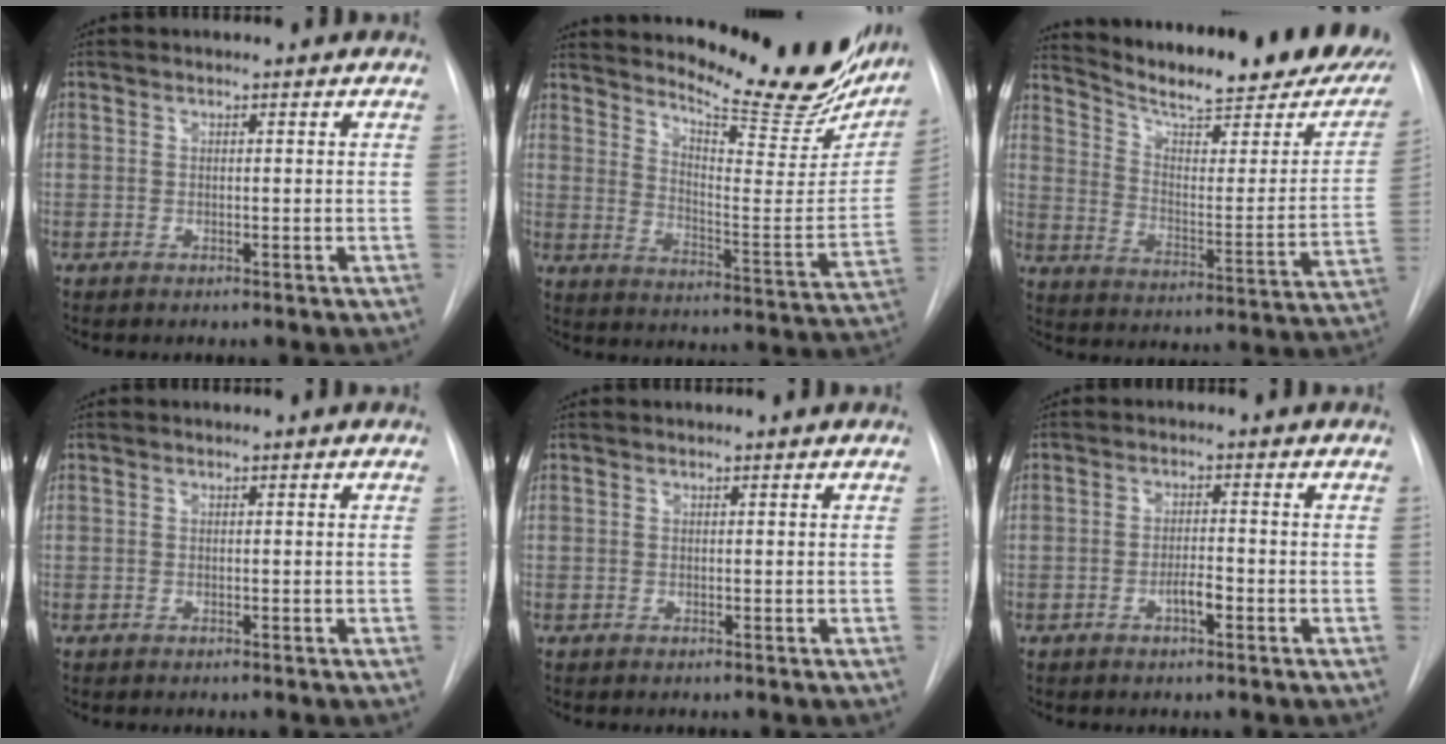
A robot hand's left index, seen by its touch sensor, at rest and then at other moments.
{"total": 24.5, "force": [21.1, 5.0, 11.5], "torque": [-0.170, -0.074, 0.272]}
{"total": 26.7, "force": [22.4, 4.6, 13.9], "torque": [-0.207, -0.063, 0.292]}
{"total": 0.0}
{"total": 0.0}
{"total": 2.7, "force": [-1.3, 0.7, 2.2], "torque": [-0.036, 0.001, -0.023]}